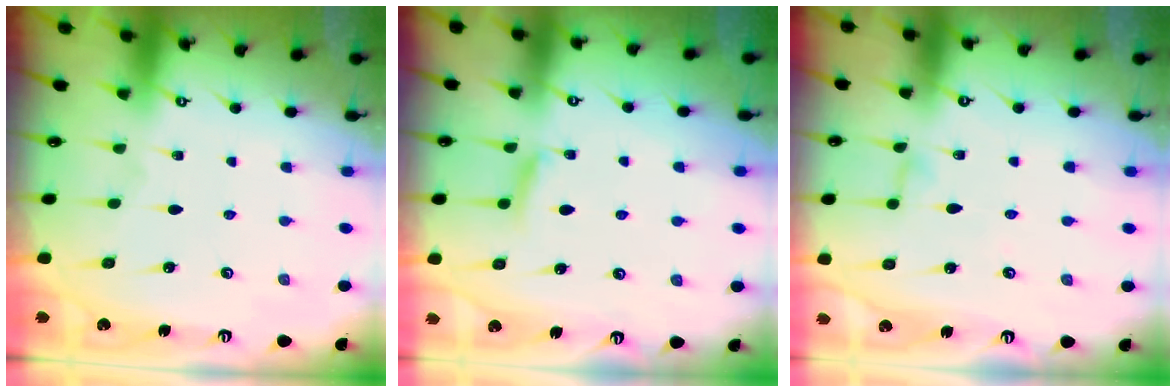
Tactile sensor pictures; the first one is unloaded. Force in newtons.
{"total": 5.2, "press": 5.1, "slide": 0.8}
{"total": 2.5, "press": 2.5, "slide": 0.2}